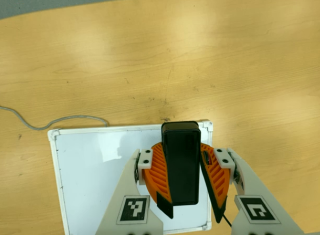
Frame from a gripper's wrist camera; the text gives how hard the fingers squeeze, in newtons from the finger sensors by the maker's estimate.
{"total": 10.0, "left": 10.1, "right": 9.9}